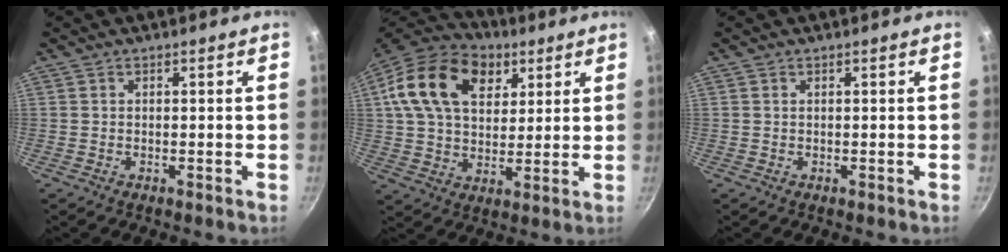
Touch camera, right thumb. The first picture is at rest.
{"total": 21.0, "force": [8.2, 14.1, 13.2], "torque": [-0.212, 0.002, 0.134]}
{"total": 0.0}